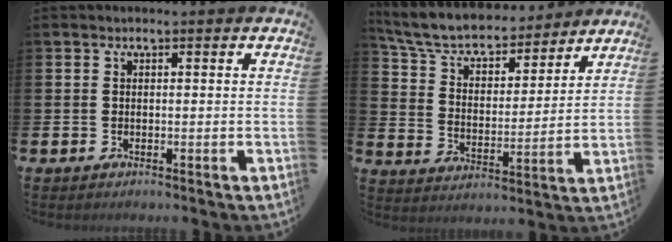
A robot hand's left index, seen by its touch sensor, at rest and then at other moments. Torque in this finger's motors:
{"motor_torque": [0.51, -0.56, 1.01, 0.21]}